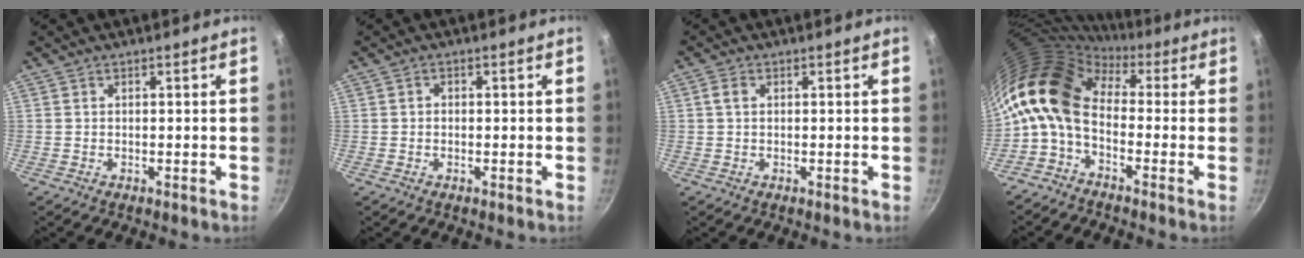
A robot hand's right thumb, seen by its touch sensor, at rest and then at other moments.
{"total": 1.1, "force": [0.0, 0.9, 0.5], "torque": [-0.008, 0.006, -0.001]}
{"total": 2.0, "force": [0.5, 1.4, 1.3], "torque": [-0.023, 0.003, 0.008]}
{"total": 14.1, "force": [-0.2, 9.2, 10.7], "torque": [-0.194, 0.032, -0.027]}